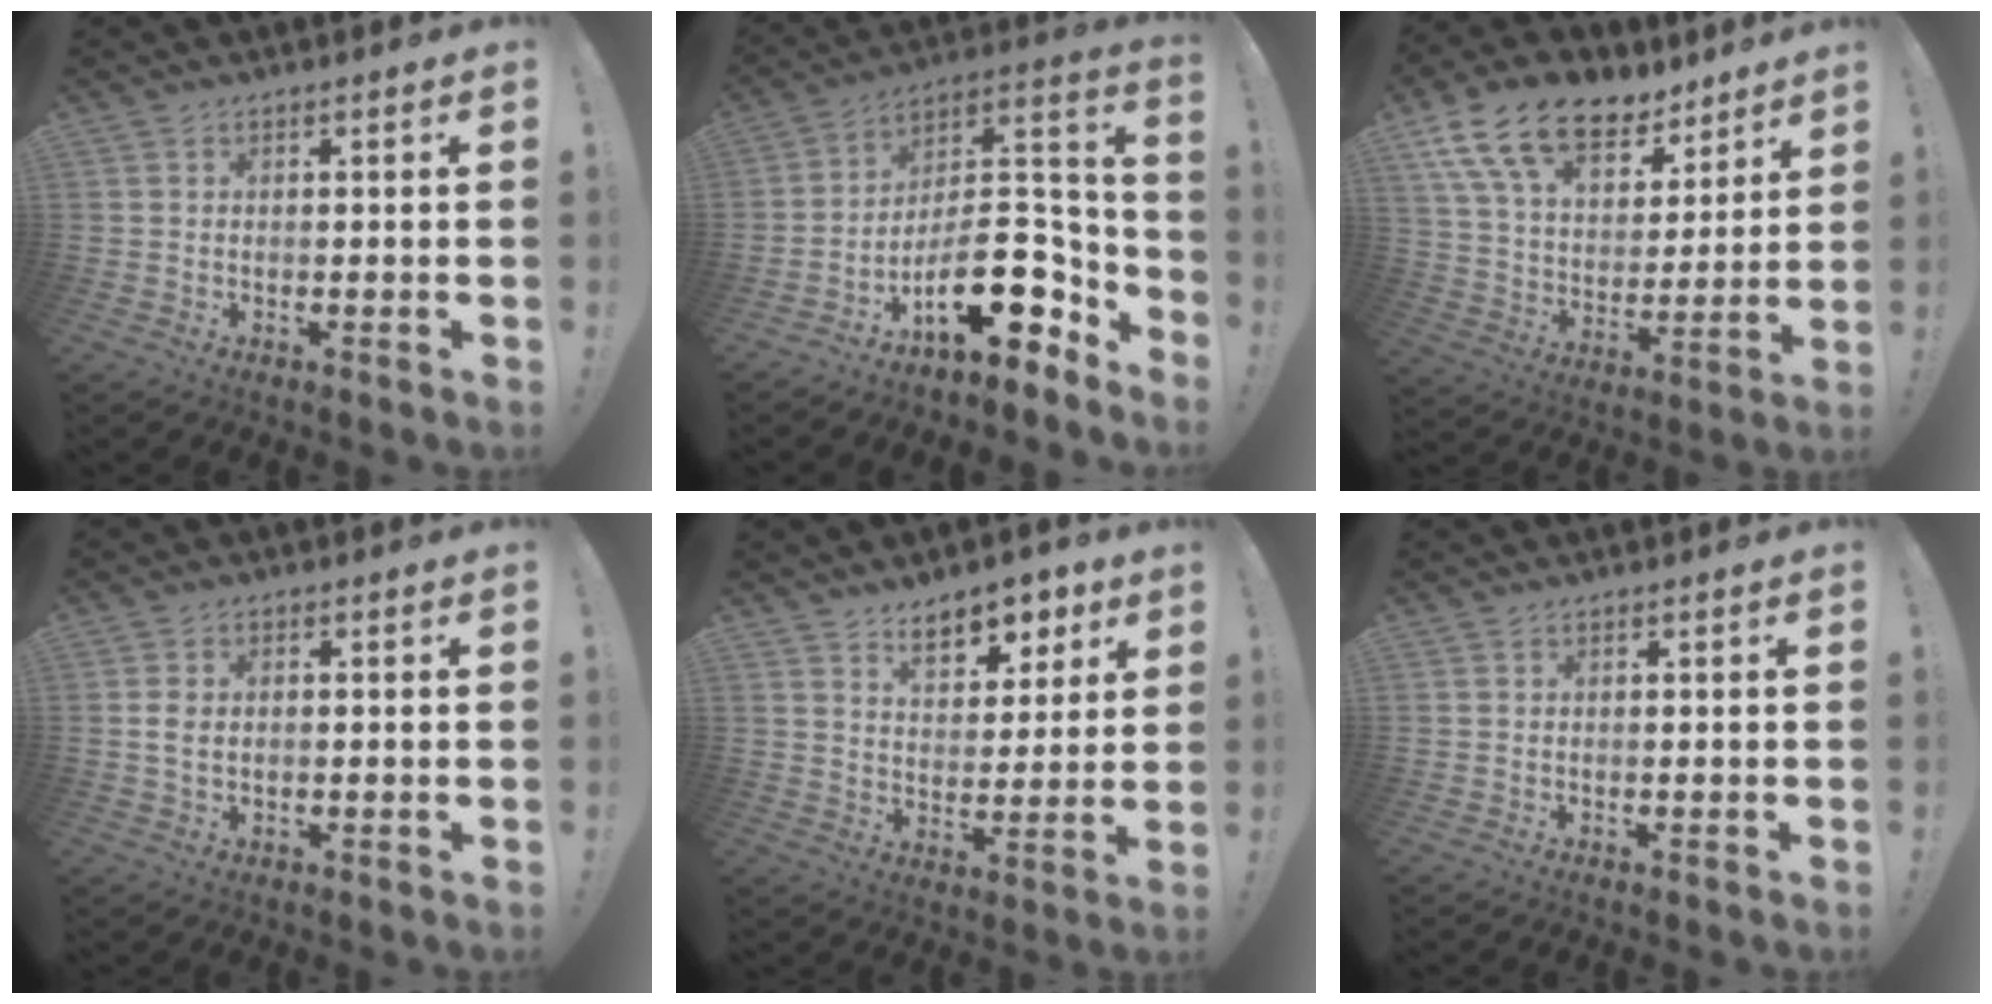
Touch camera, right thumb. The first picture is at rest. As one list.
[{"total": 19.0, "force": [-7.6, 9.5, 14.6], "torque": [-0.209, 0.041, -0.114]}, {"total": 18.1, "force": [11.5, 10.3, 9.5], "torque": [-0.163, -0.068, 0.212]}, {"total": 3.1, "force": [0.1, 2.2, 2.2], "torque": [-0.039, 0.005, -0.001]}, {"total": 10.2, "force": [7.2, 5.5, 4.8], "torque": [-0.055, -0.046, 0.130]}, {"total": 0.0}]